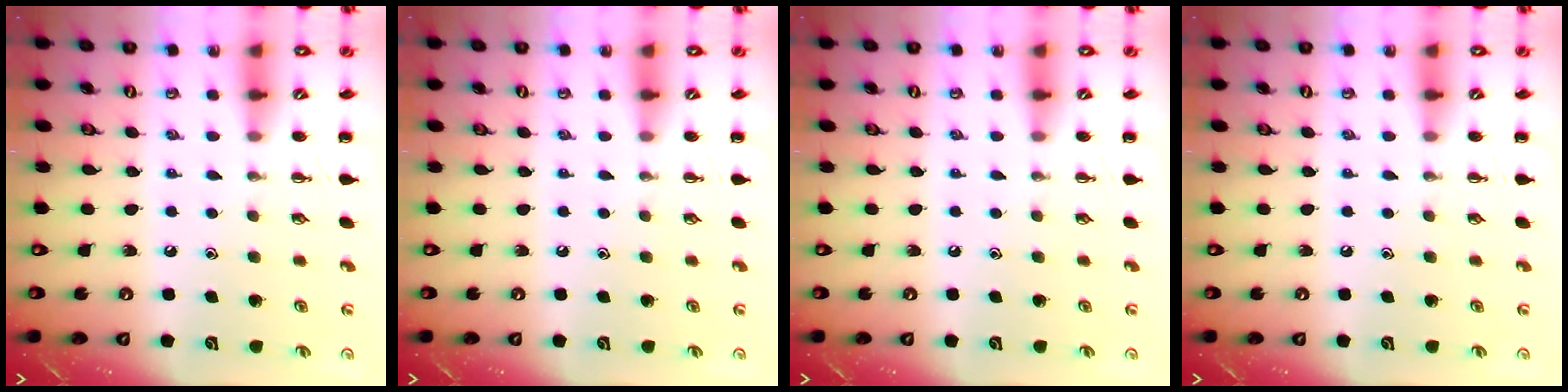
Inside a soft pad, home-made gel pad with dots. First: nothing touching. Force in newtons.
{"total": 0.0}
{"total": 0.0}
{"total": 0.0}